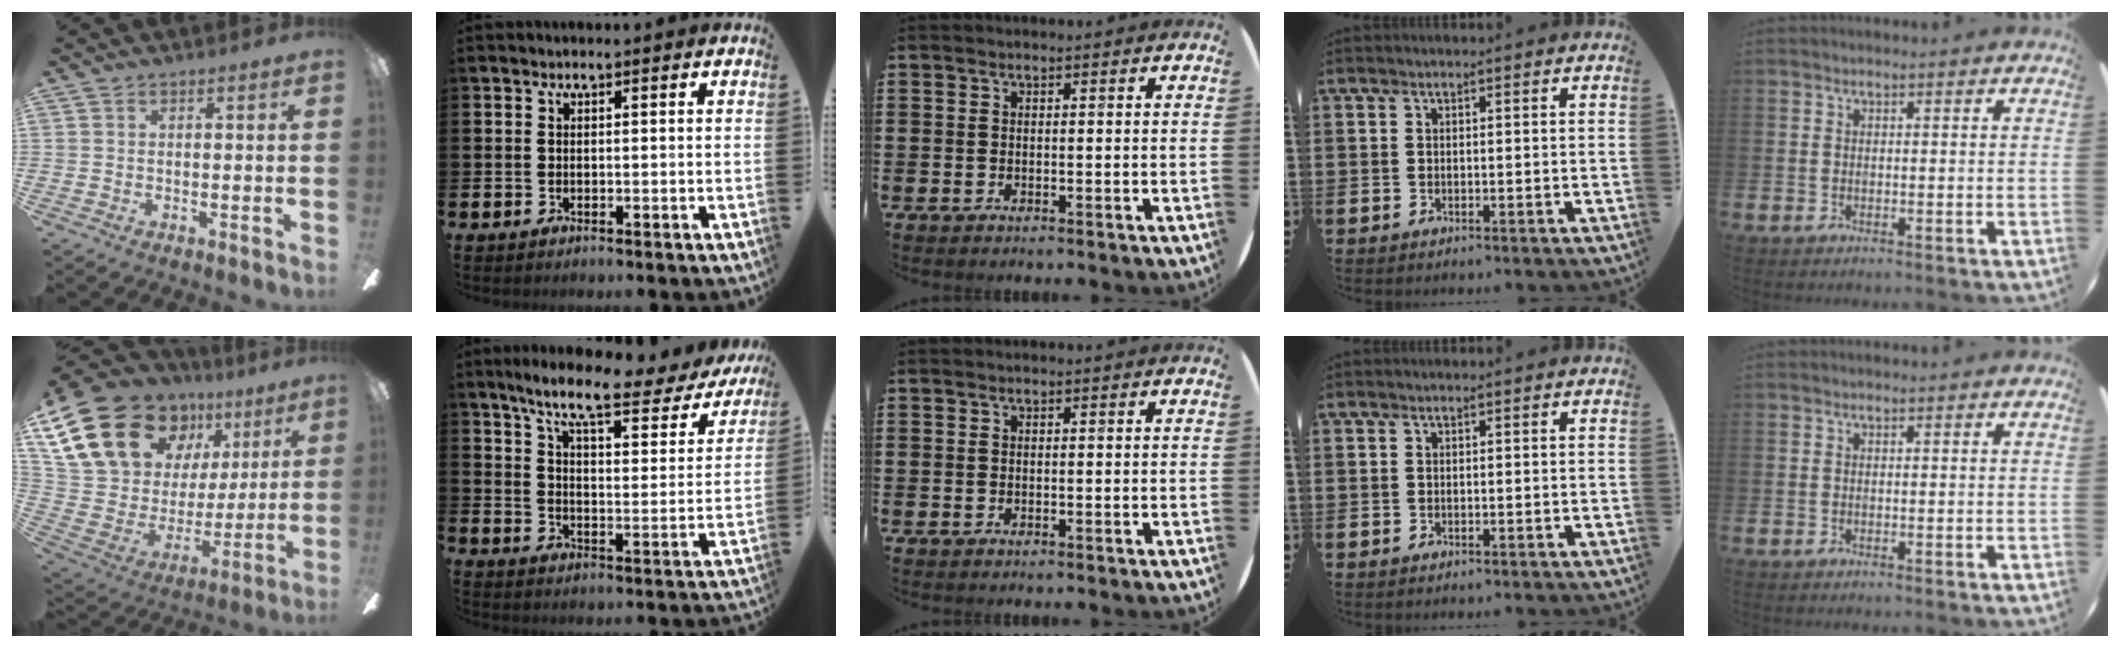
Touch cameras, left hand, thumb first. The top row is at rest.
{"thumb": {"total": 24.9, "force": [14.3, 15.6, 13.2], "torque": [-0.269, -0.076, 0.286]}, "index": {"total": 8.5, "force": [6.7, 1.6, 4.9], "torque": [-0.121, -0.035, 0.106]}}